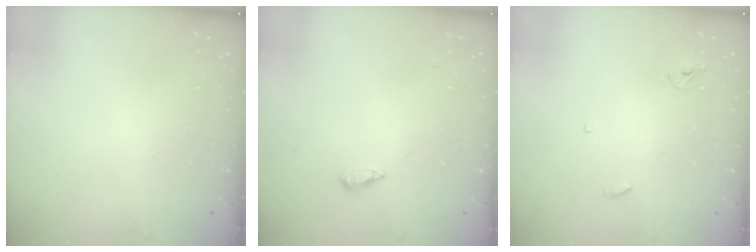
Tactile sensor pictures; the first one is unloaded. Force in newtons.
{"total": 3.2, "press": 3.1, "slide": 0.3}
{"total": 3.1, "press": 3.1, "slide": 0.2}